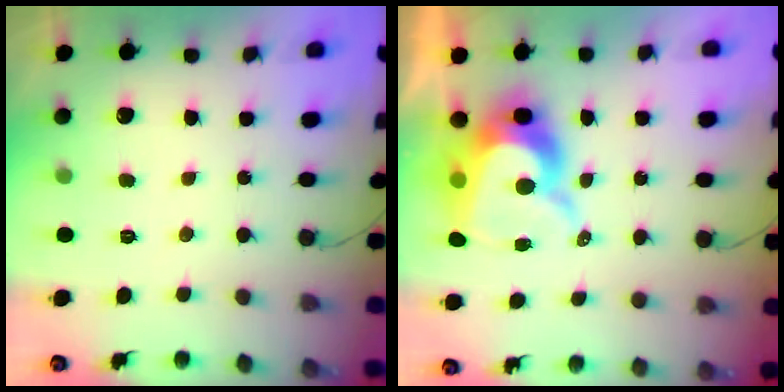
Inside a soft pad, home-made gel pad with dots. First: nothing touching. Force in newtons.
{"total": 12.3, "press": 12.2, "slide": 1.0}